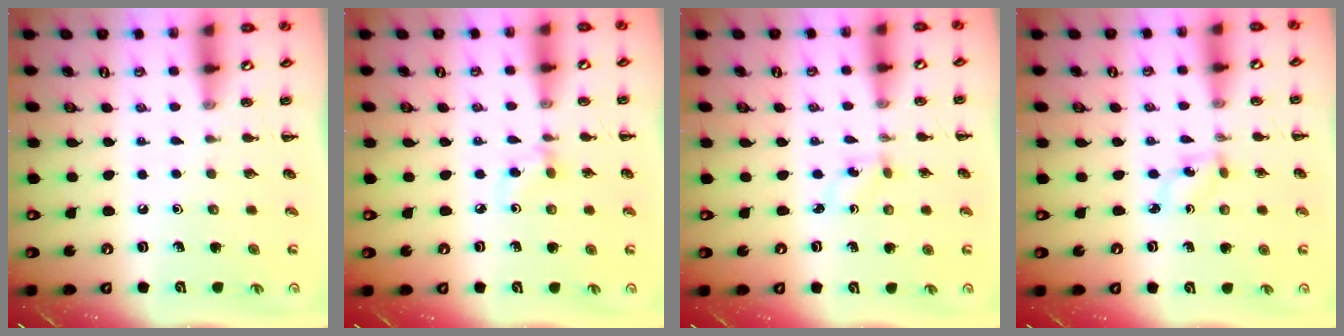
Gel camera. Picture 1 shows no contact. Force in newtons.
{"total": 3.7, "press": 3.5, "slide": 1.4}
{"total": 1.2, "press": 1.1, "slide": 0.5}
{"total": 2.7, "press": 2.6, "slide": 0.9}